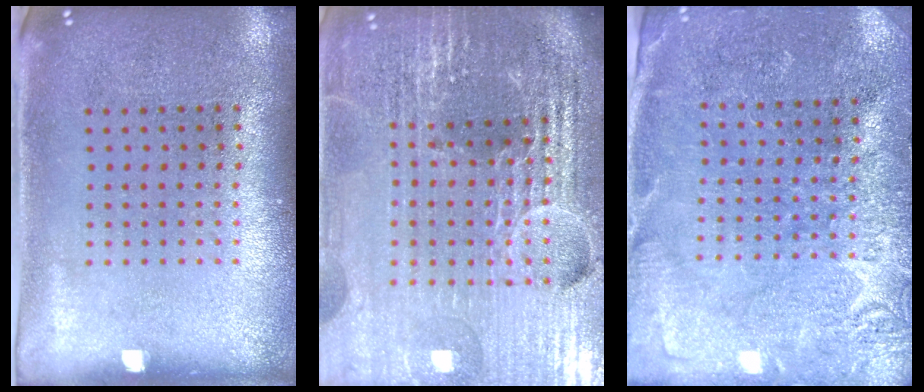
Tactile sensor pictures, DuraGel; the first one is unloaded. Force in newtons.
{"total": 6.5, "press": 5.7, "slide": 3.2}
{"total": 2.8, "press": 2.8, "slide": 0.1}